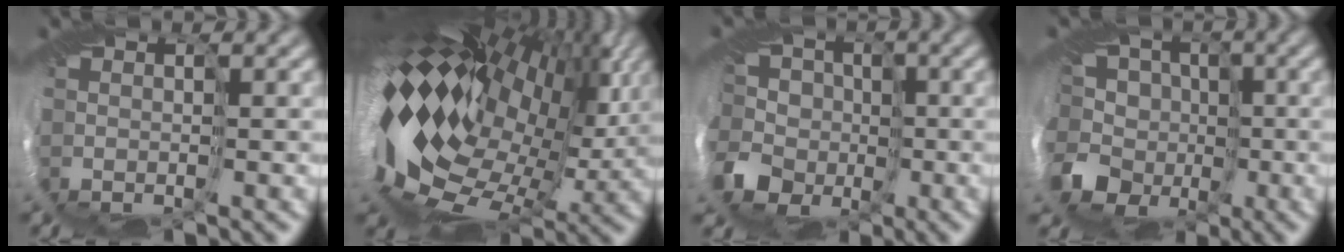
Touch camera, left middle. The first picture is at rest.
{"total": 18.9, "force": [4.5, 9.9, 15.4], "torque": [-0.280, -0.005, 0.069]}
{"total": 8.5, "force": [-2.0, 7.6, 3.1], "torque": [-0.079, 0.012, -0.077]}
{"total": 9.4, "force": [-1.9, 8.4, 3.8], "torque": [-0.096, 0.020, -0.068]}